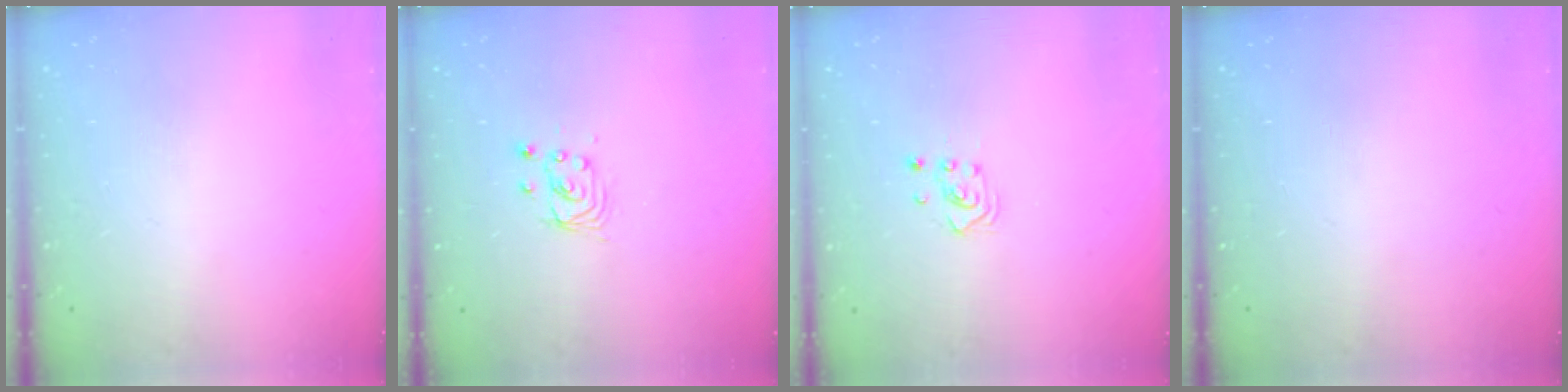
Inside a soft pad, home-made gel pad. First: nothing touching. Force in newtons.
{"total": 2.9, "press": 2.9, "slide": 0.0}
{"total": 2.8, "press": 2.8, "slide": 0.3}
{"total": 0.0}